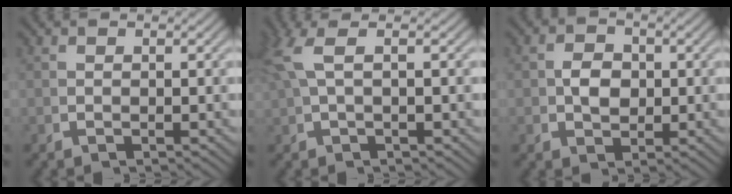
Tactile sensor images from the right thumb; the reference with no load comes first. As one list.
[{"total": 3.9, "force": [1.8, 0.8, 3.3], "torque": [-0.068, 0.014, 0.032]}, {"total": 3.0, "force": [0.3, 2.3, 1.8], "torque": [-0.031, -0.015, 0.018]}]